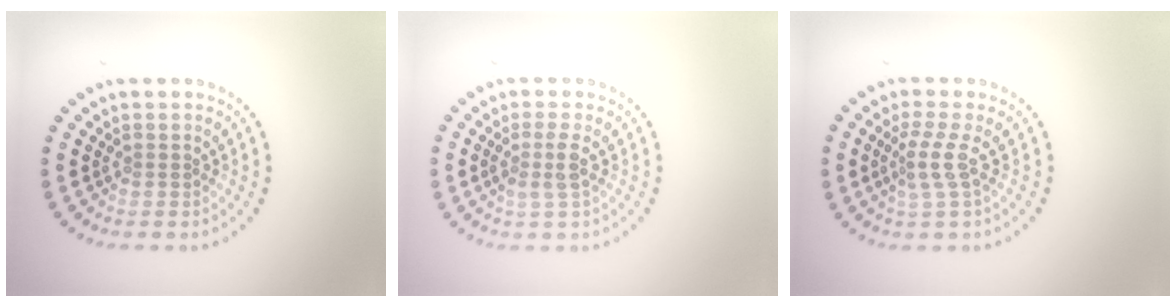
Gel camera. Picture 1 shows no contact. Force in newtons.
{"total": 1.8, "press": 1.4, "slide": 1.0}
{"total": 2.4, "press": 1.5, "slide": 1.9}